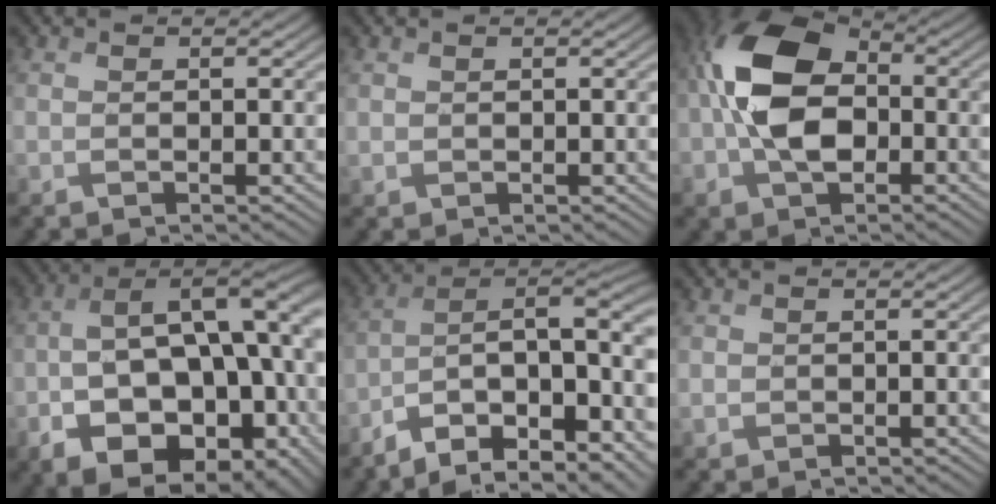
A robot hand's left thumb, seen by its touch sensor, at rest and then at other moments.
{"total": 1.0, "force": [0.5, 0.8, 0.1], "torque": [-0.006, -0.003, 0.012]}
{"total": 11.5, "force": [-0.9, 7.5, 8.6], "torque": [-0.180, 0.013, -0.035]}
{"total": 16.6, "force": [-3.7, 9.7, 12.9], "torque": [-0.202, -0.016, -0.048]}
{"total": 15.1, "force": [-6.6, 6.6, 11.8], "torque": [-0.191, -0.013, -0.106]}
{"total": 1.2, "force": [0.4, 1.1, 0.2], "torque": [-0.010, -0.004, 0.009]}